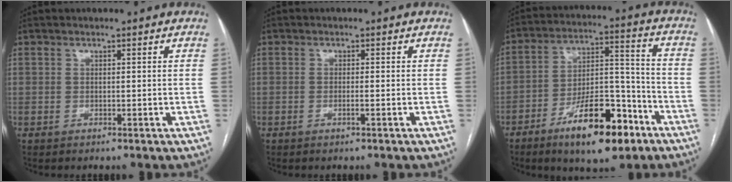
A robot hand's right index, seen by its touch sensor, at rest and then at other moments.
{"total": 1.0, "force": [-0.4, -0.1, 0.9], "torque": [-0.019, -0.001, -0.006]}
{"total": 15.7, "force": [-9.2, 4.9, 11.7], "torque": [-0.191, 0.014, -0.147]}